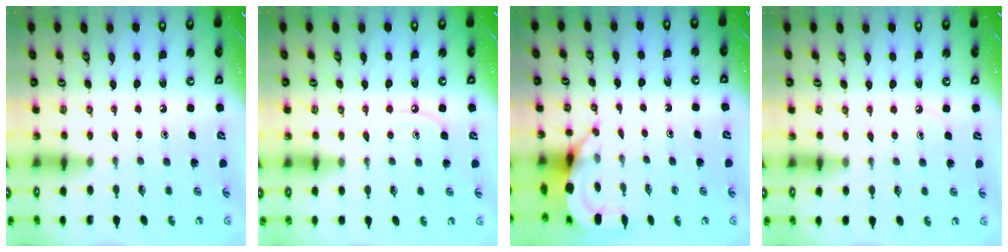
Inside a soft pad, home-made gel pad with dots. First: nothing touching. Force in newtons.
{"total": 5.6, "press": 5.6, "slide": 0.7}
{"total": 3.8, "press": 3.7, "slide": 0.3}
{"total": 3.6, "press": 3.5, "slide": 0.6}